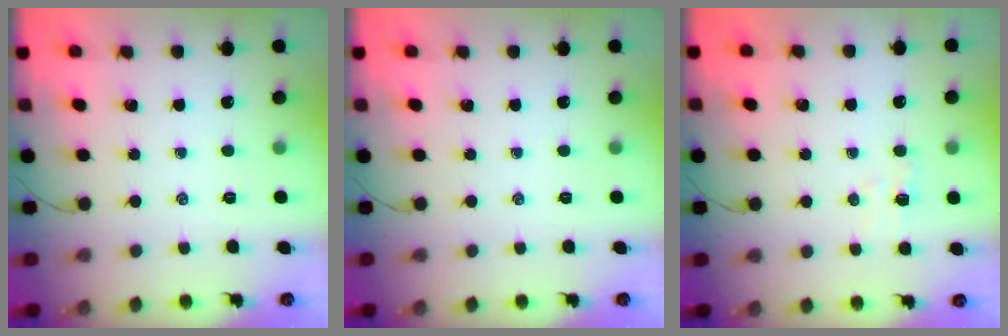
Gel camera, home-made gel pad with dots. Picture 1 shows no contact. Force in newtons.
{"total": 0.0}
{"total": 2.8, "press": 2.7, "slide": 0.7}